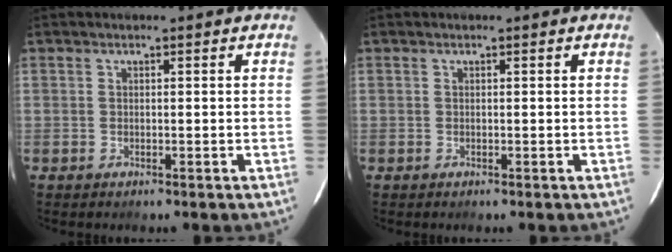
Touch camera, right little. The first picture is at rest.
{"total": 0.0}